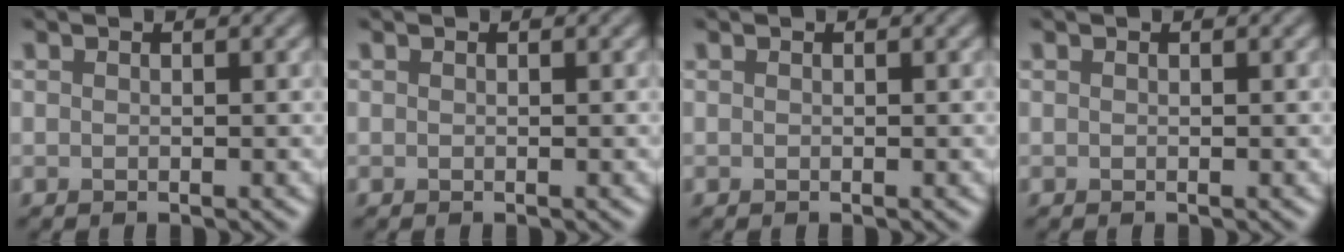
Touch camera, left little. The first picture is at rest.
{"total": 0.0}
{"total": 0.0}
{"total": 0.0}